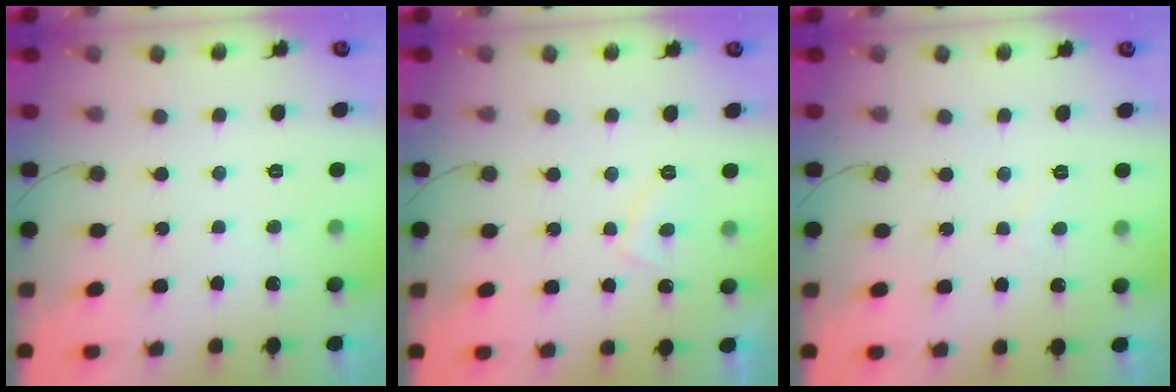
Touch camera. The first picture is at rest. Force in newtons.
{"total": 2.8, "press": 2.8, "slide": 0.4}
{"total": 1.8, "press": 1.8, "slide": 0.3}